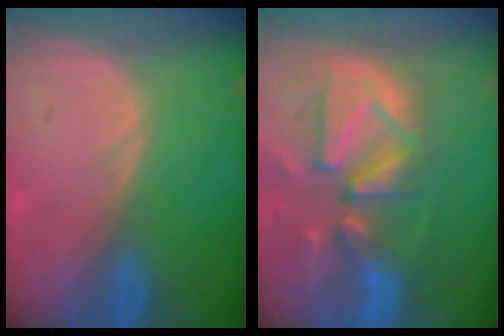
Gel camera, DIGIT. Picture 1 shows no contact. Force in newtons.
{"total": 13.3, "press": 11.4, "slide": 6.7}